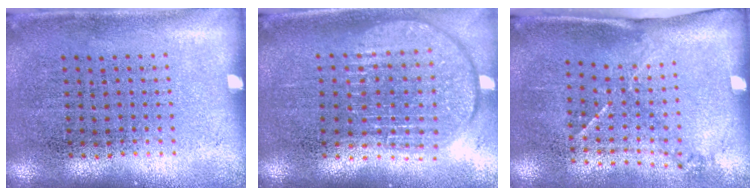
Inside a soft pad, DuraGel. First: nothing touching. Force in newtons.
{"total": 1.9, "press": 1.5, "slide": 1.1}
{"total": 1.5, "press": 1.0, "slide": 1.2}